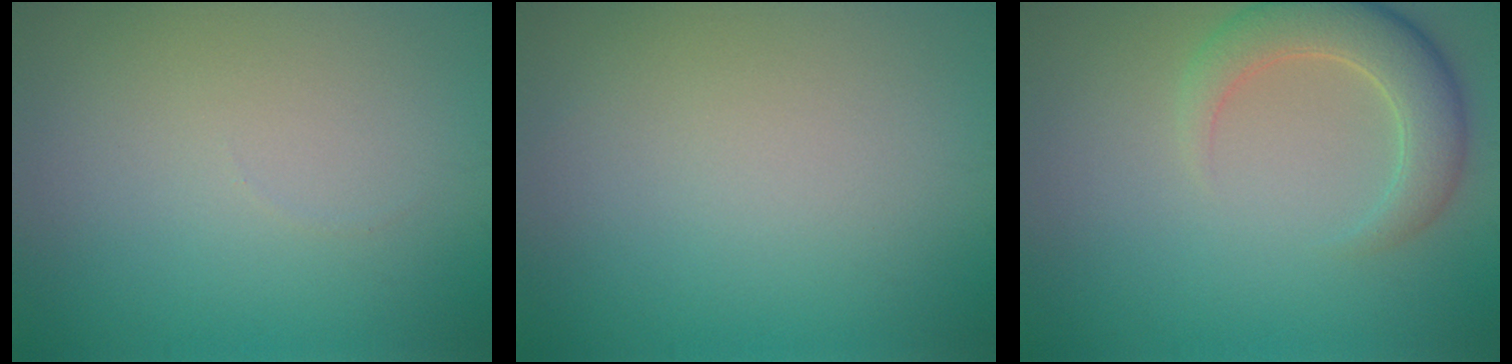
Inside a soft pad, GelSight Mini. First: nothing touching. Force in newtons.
{"total": 0.0}
{"total": 4.7, "press": 4.7, "slide": 0.4}